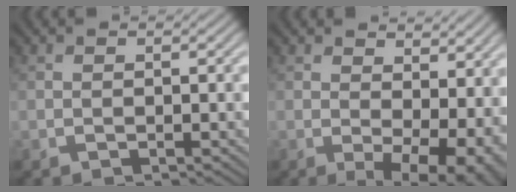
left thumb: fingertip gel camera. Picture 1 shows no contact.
{"total": 8.5, "force": [1.4, 4.2, 7.2], "torque": [-0.096, -0.013, 0.033]}